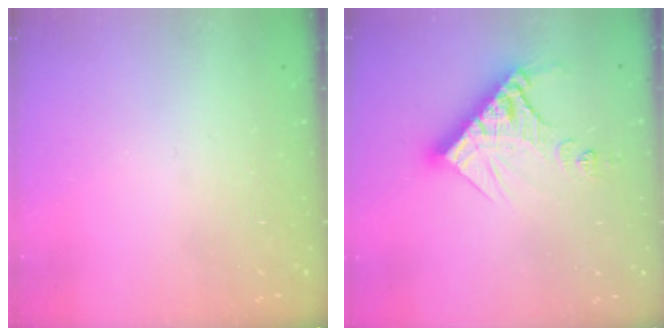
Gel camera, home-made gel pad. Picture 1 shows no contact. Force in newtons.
{"total": 13.7, "press": 13.6, "slide": 1.6}